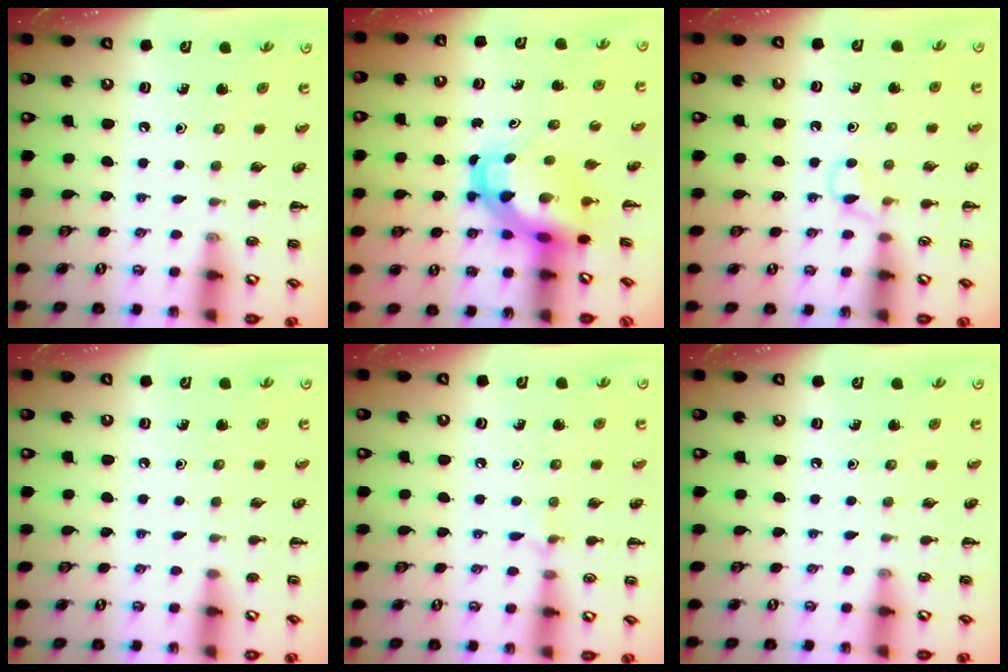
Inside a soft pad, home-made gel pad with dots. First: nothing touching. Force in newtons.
{"total": 5.5, "press": 5.3, "slide": 1.4}
{"total": 4.7, "press": 4.5, "slide": 1.5}
{"total": 0.7, "press": 0.7, "slide": 0.0}
{"total": 4.7, "press": 4.4, "slide": 1.6}
{"total": 0.0}